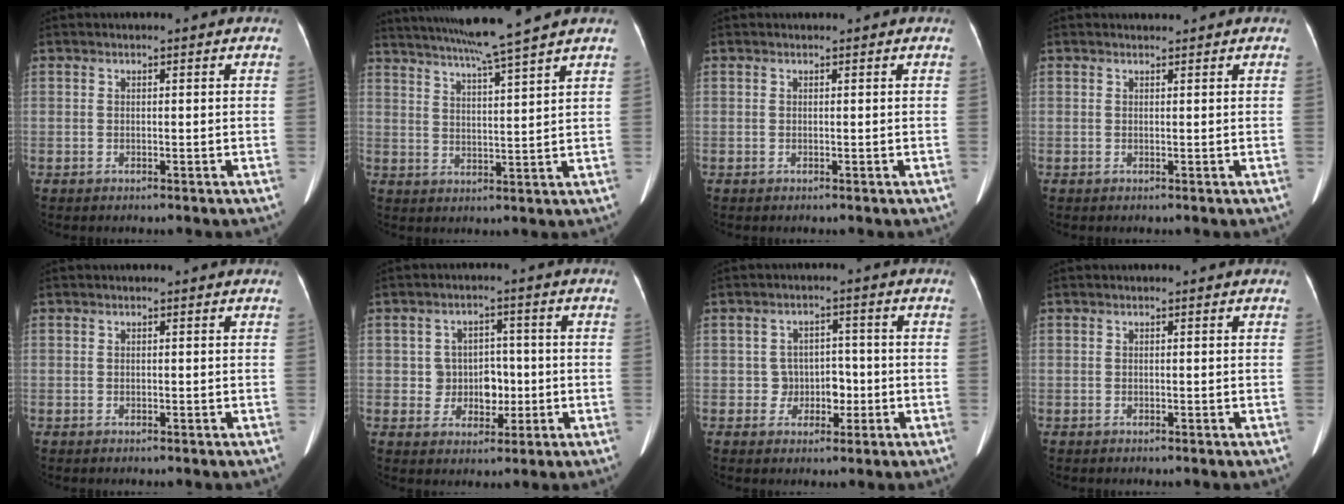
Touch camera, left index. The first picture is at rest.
{"total": 12.1, "force": [10.4, -2.1, 5.8], "torque": [-0.103, -0.003, 0.160]}
{"total": 0.0}
{"total": 0.7, "force": [0.7, -0.1, -0.1], "torque": [-0.008, 0.004, 0.013]}
{"total": 0.0}
{"total": 5.3, "force": [-0.4, 4.8, 2.3], "torque": [-0.031, 0.015, -0.001]}
{"total": 4.1, "force": [-0.9, 3.6, 1.6], "torque": [-0.015, 0.013, -0.011]}
{"total": 0.0}